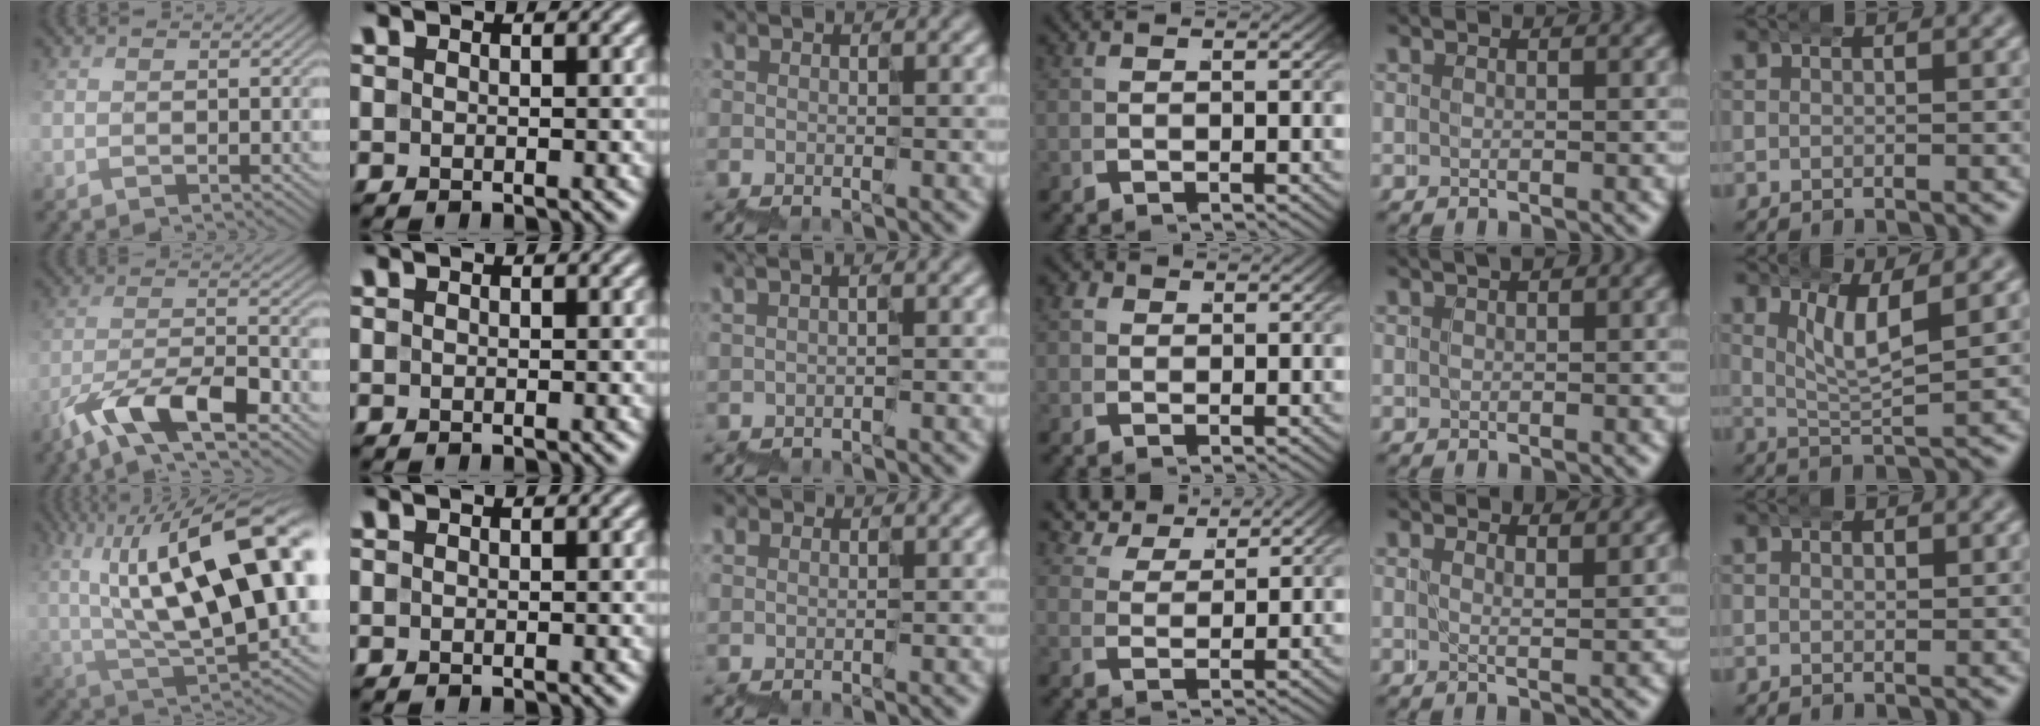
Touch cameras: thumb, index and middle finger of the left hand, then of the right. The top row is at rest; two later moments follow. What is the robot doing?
{"motion": "wrap", "object": "belt"}